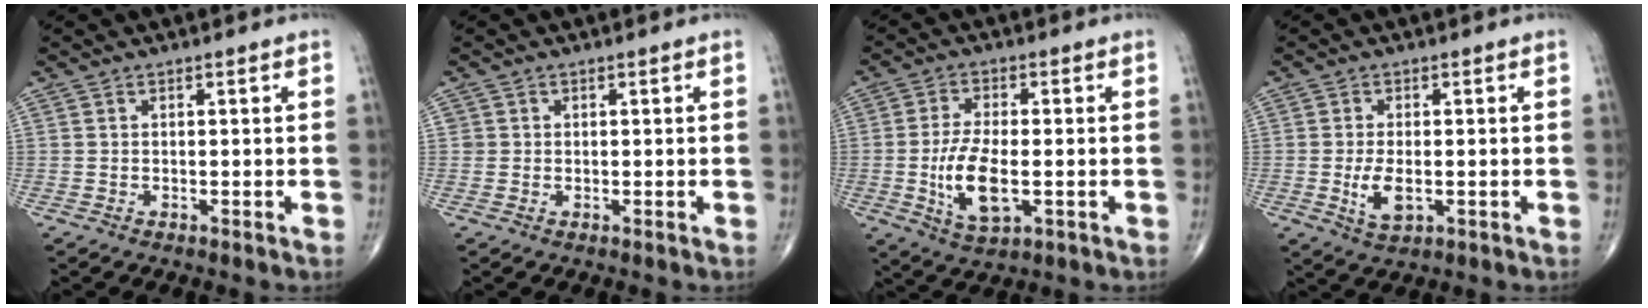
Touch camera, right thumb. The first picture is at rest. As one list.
[{"total": 0.9, "force": [0.1, 0.9, 0.0], "torque": [0.009, 0.004, 0.000]}, {"total": 9.8, "force": [-1.8, 4.2, 8.6], "torque": [-0.169, -0.004, -0.028]}, {"total": 5.2, "force": [-0.9, 2.5, 4.4], "torque": [-0.085, -0.010, -0.011]}]